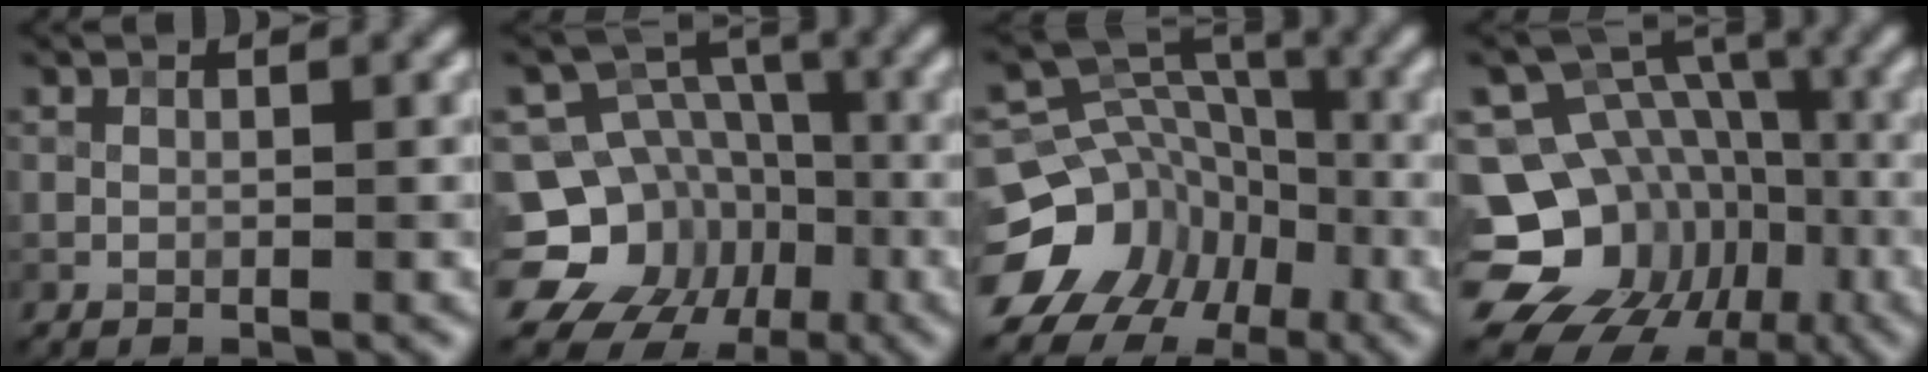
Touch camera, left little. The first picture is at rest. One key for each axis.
{"total": 15.3, "fx": -6.8, "fy": 12.8, "fz": 4.9, "tx": -0.098, "ty": -0.017, "tz": -0.122}
{"total": 11.3, "fx": -5.7, "fy": 9.4, "fz": 2.9, "tx": -0.061, "ty": -0.001, "tz": -0.105}
{"total": 17.3, "fx": -6.3, "fy": 14.7, "fz": 6.6, "tx": -0.123, "ty": 0.000, "tz": -0.107}